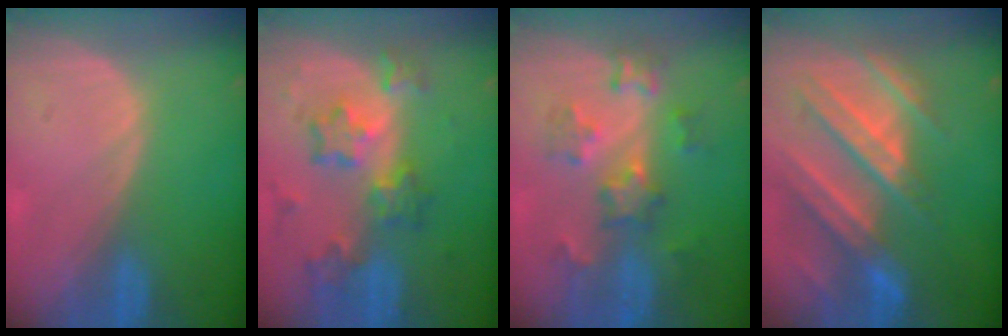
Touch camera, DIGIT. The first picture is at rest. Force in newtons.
{"total": 8.5, "press": 7.5, "slide": 4.1}
{"total": 6.7, "press": 6.7, "slide": 0.6}
{"total": 10.8, "press": 9.7, "slide": 4.7}